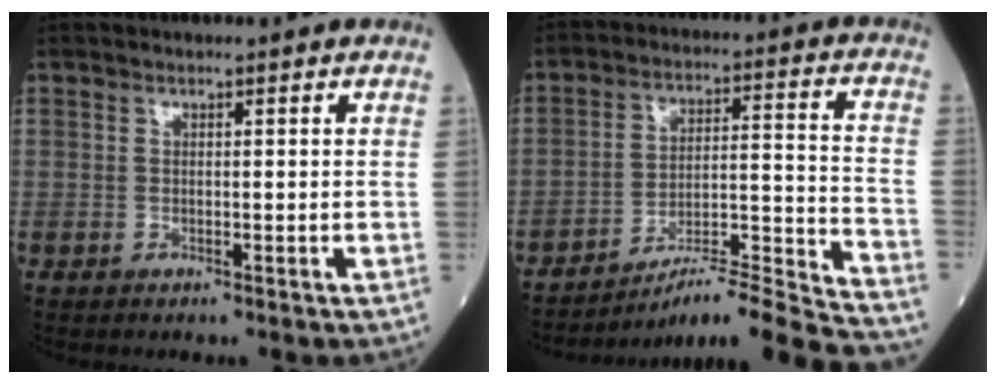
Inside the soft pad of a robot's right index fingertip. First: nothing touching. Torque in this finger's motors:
{"motor_torque": [-0.33, -0.43, 0.25, 0.02]}